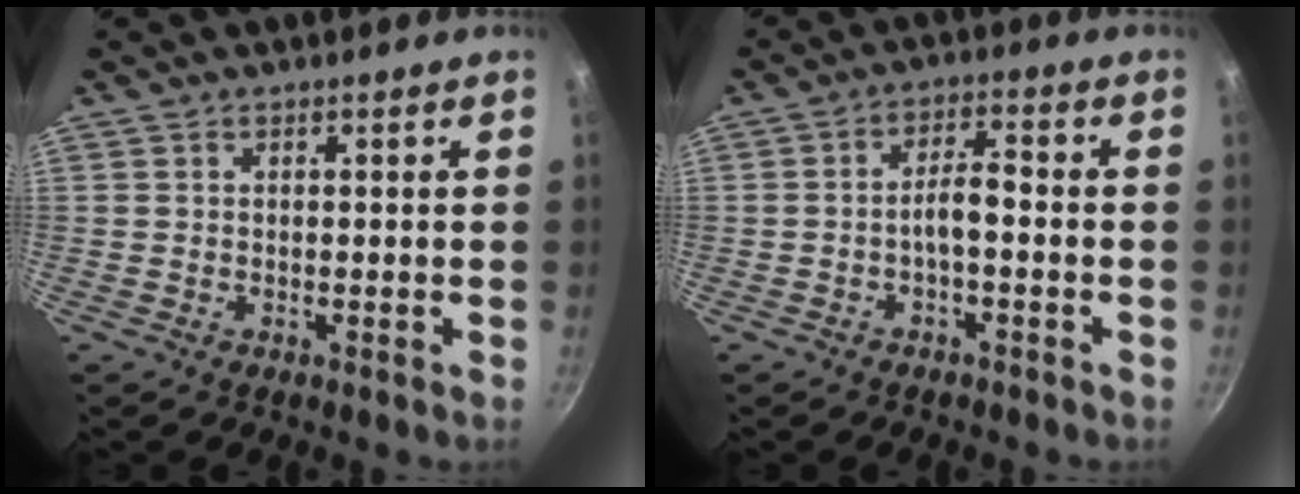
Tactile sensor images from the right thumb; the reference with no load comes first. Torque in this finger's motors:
{"motor_torque": [0.66, 0.57, 0.91, -0.31, 0.02]}